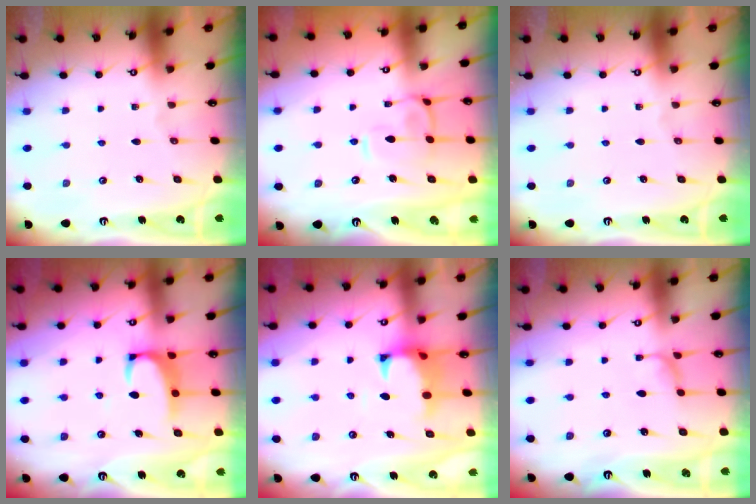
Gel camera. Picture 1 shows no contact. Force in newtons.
{"total": 3.9, "press": 3.8, "slide": 1.0}
{"total": 0.0}
{"total": 3.2, "press": 3.1, "slide": 0.9}
{"total": 1.0, "press": 0.1, "slide": 1.0}
{"total": 1.6, "press": 1.5, "slide": 0.6}